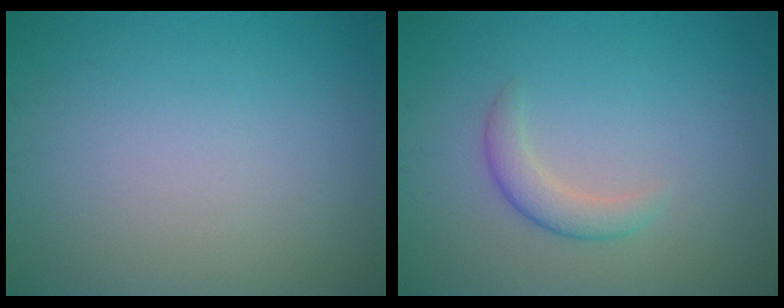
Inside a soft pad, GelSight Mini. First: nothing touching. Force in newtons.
{"total": 2.1, "press": 2.1, "slide": 0.0}